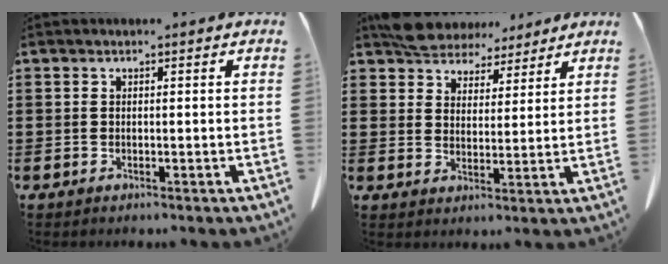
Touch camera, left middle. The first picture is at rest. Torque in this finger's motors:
{"motor_torque": [0.96, 0.03, 0.27, 0.06]}